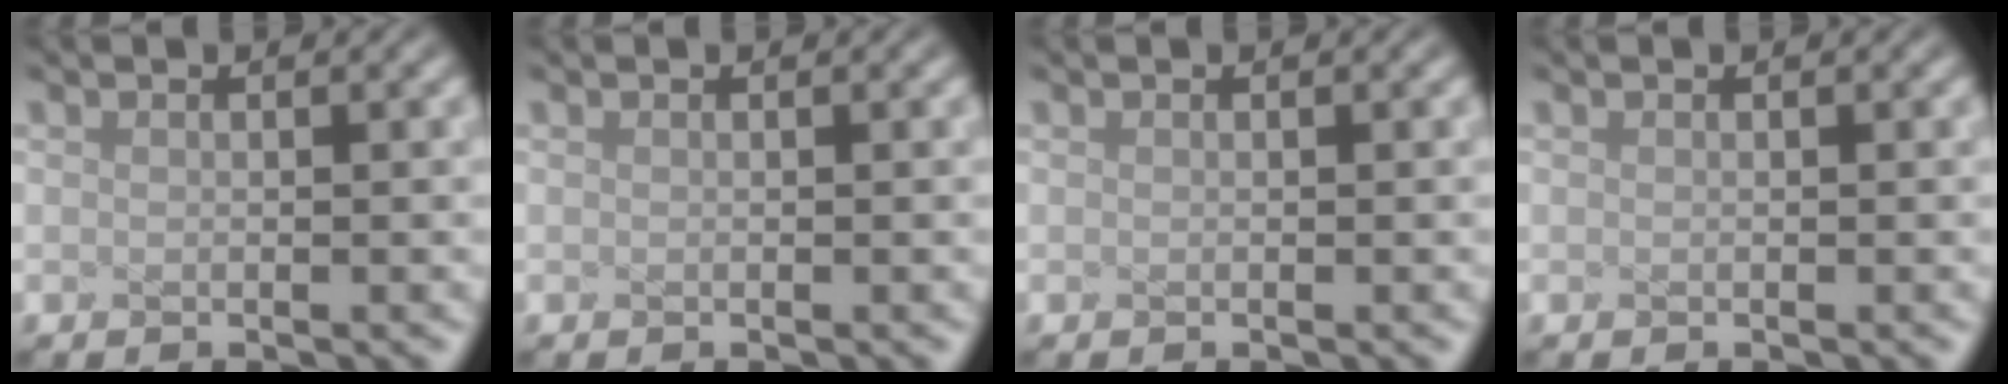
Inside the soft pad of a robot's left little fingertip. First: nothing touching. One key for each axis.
{"total": 0.0}
{"total": 0.0}
{"total": 0.0}